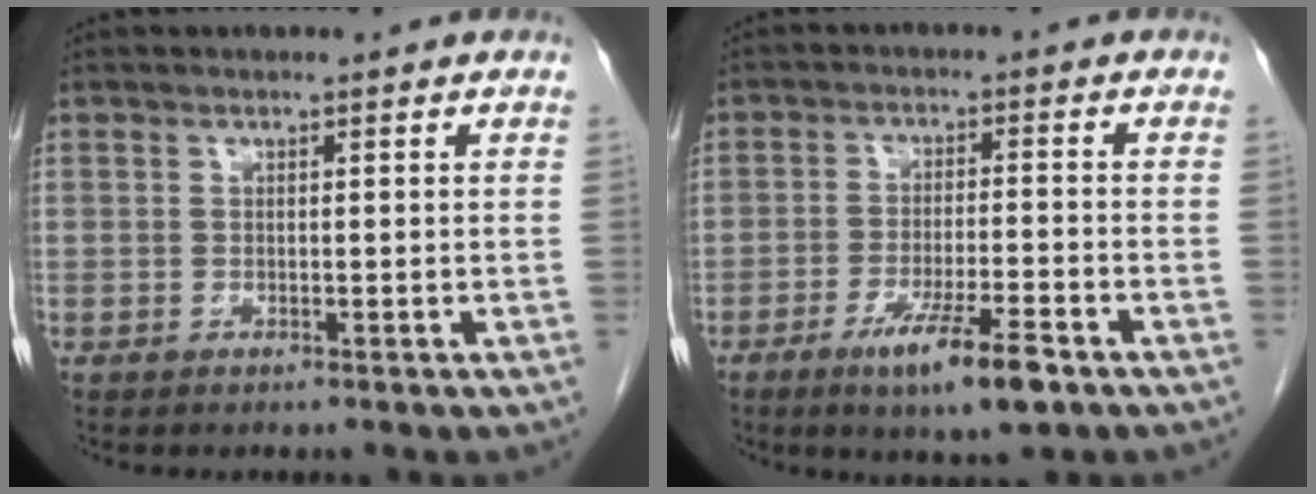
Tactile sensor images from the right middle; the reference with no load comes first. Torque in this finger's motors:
{"motor_torque": [1.44, -0.70, 0.35, 0.05]}